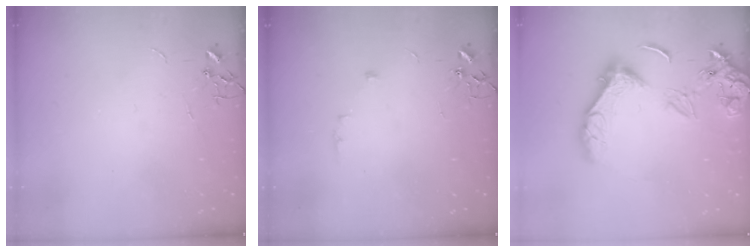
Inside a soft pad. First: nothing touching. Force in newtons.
{"total": 5.3, "press": 5.1, "slide": 1.3}
{"total": 14.9, "press": 14.8, "slide": 1.9}